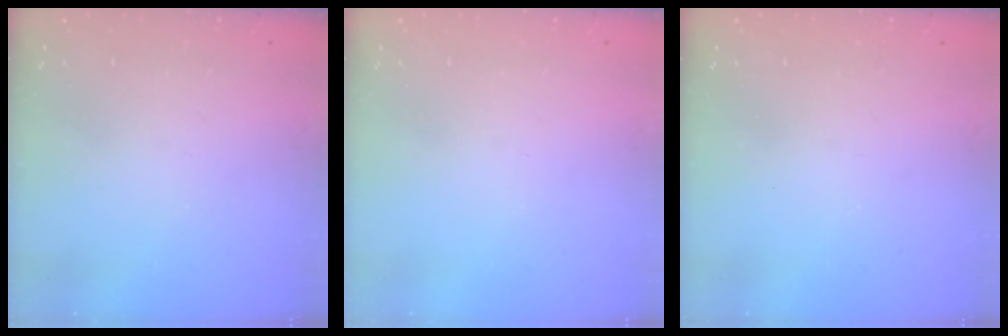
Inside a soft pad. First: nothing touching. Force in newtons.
{"total": 0.0}
{"total": 2.5, "press": 2.4, "slide": 0.4}